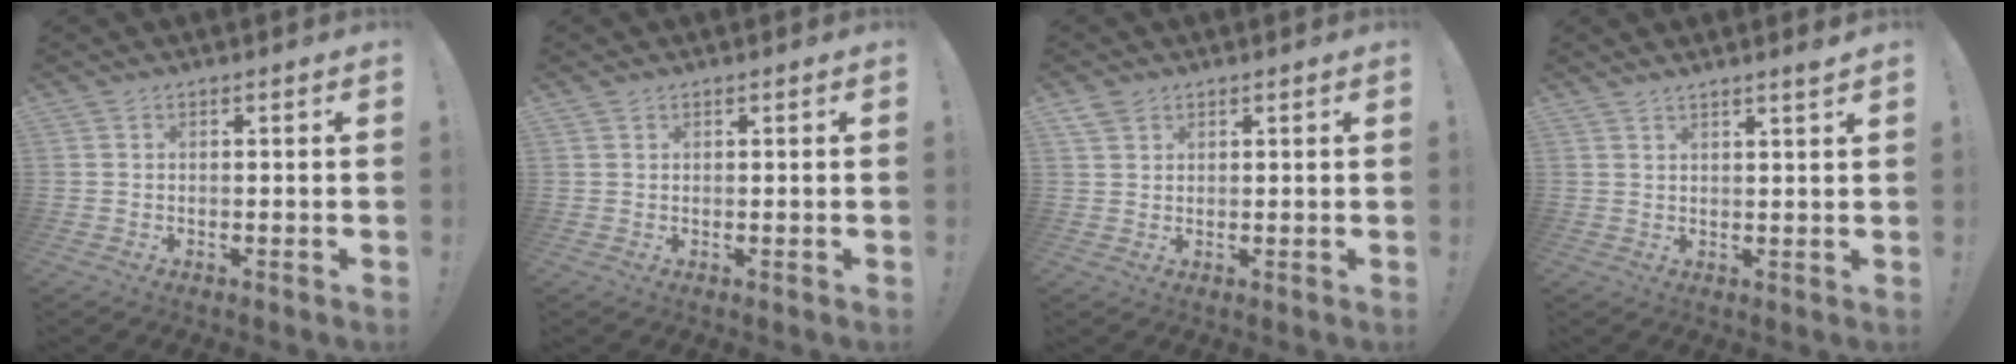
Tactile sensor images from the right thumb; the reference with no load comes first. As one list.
[{"total": 0.7, "force": [0.6, 0.4, 0.1], "torque": [0.001, -0.001, 0.011]}, {"total": 3.3, "force": [2.3, 2.1, 1.3], "torque": [-0.018, -0.008, 0.042]}, {"total": 2.7, "force": [2.3, -0.4, 1.4], "torque": [-0.023, -0.017, 0.038]}]